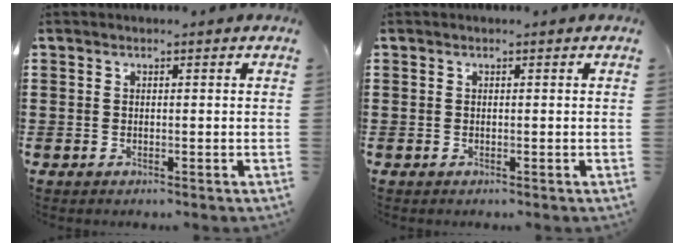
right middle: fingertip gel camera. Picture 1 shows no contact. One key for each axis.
{"total": 0.0}